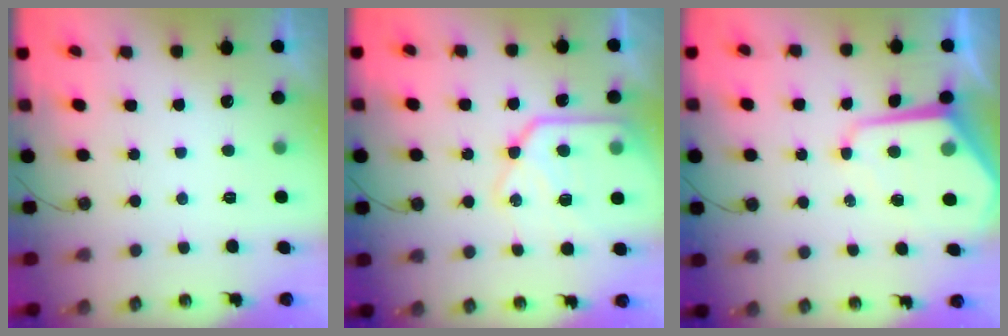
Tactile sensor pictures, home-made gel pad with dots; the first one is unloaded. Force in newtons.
{"total": 18.6, "press": 18.5, "slide": 1.7}
{"total": 9.8, "press": 9.8, "slide": 0.8}